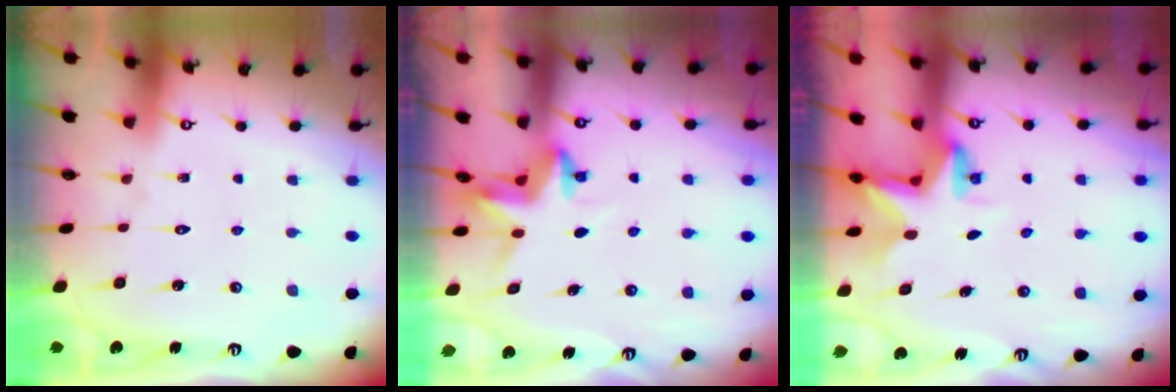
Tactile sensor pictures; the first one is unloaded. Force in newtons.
{"total": 3.9, "press": 3.8, "slide": 0.3}
{"total": 3.0, "press": 3.0, "slide": 0.2}